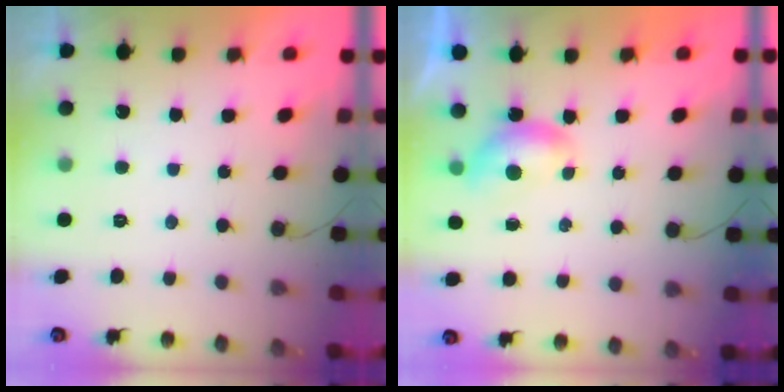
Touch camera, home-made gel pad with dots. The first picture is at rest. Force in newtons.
{"total": 4.3, "press": 4.3, "slide": 0.5}